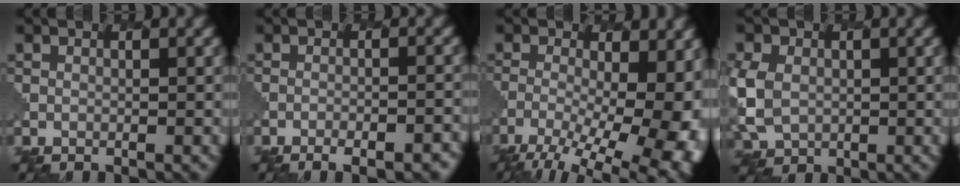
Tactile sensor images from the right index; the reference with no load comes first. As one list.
[{"total": 5.7, "force": [-4.3, 2.1, 3.2], "torque": [-0.021, 0.006, -0.044]}, {"total": 15.5, "force": [-4.9, 7.0, 12.9], "torque": [-0.178, -0.016, -0.054]}, {"total": 6.2, "force": [-0.1, 5.3, 3.3], "torque": [-0.094, -0.007, -0.001]}]